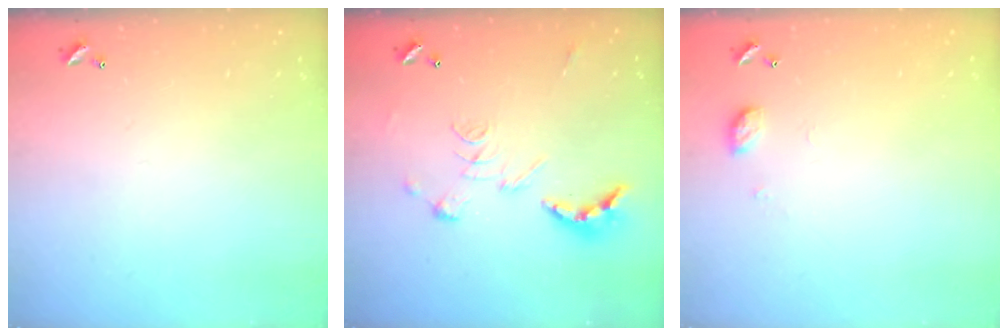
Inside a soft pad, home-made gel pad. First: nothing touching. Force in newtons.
{"total": 2.5, "press": 2.0, "slide": 1.5}
{"total": 5.3, "press": 5.2, "slide": 0.8}